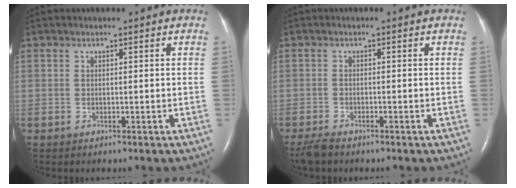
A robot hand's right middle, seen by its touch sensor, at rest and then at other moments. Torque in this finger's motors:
{"motor_torque": [0.42, -0.38, -0.03, 0.01]}